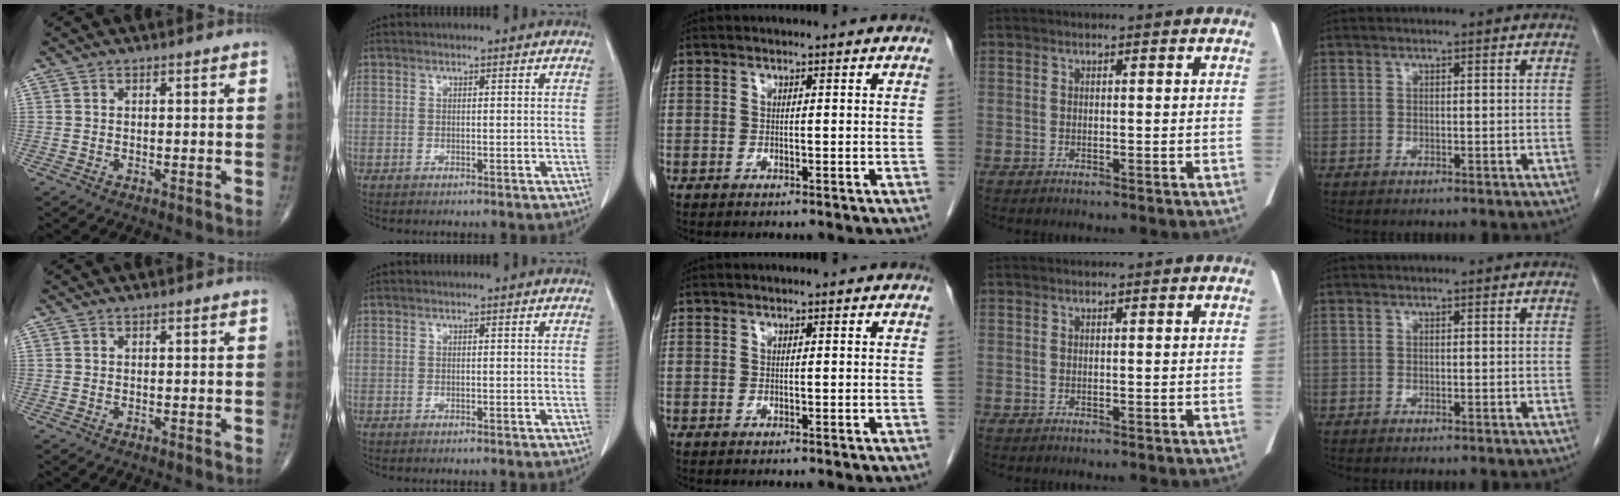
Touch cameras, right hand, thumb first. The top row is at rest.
{}